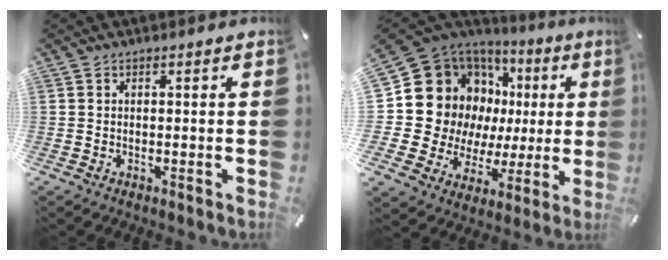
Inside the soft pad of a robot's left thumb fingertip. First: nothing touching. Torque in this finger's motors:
{"motor_torque": [0.82, 0.77, 0.48, 0.06, 0.35]}